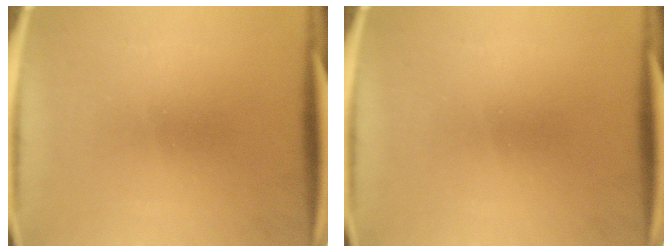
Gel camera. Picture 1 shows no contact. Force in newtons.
{"total": 0.0}